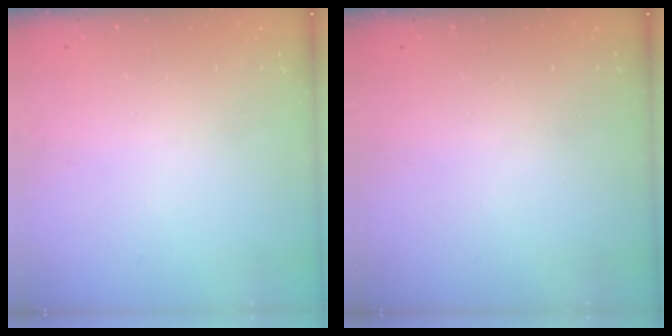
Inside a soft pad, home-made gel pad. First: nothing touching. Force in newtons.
{"total": 0.0}